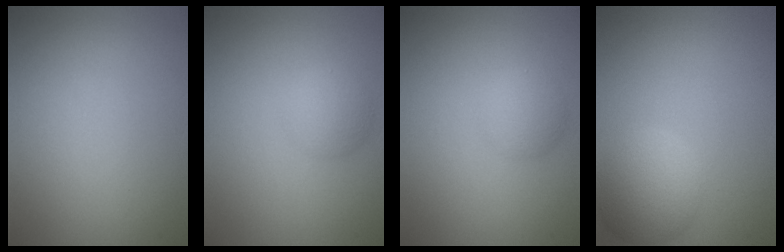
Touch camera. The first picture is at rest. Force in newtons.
{"total": 2.3, "press": 2.3, "slide": 0.1}
{"total": 2.1, "press": 2.1, "slide": 0.0}
{"total": 4.4, "press": 4.4, "slide": 0.2}